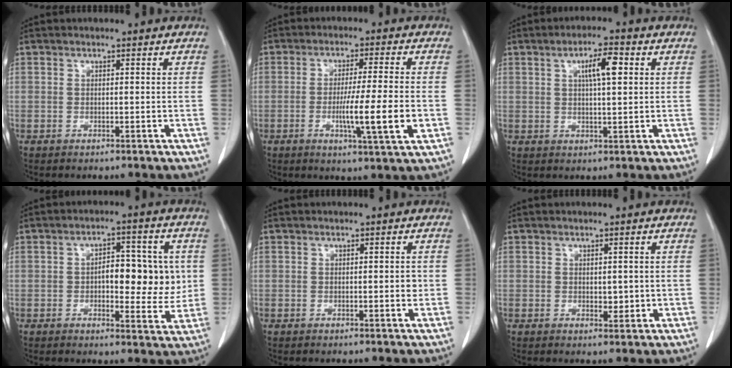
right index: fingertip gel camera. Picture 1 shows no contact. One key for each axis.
{"total": 9.6, "fx": -2.2, "fy": -0.5, "fz": 9.3, "tx": -0.154, "ty": -0.018, "tz": -0.039}
{"total": 5.3, "fx": 1.7, "fy": 1.0, "fz": 5.0, "tx": -0.086, "ty": 0.006, "tz": 0.029}
{"total": 9.2, "fx": 0.4, "fy": 4.2, "fz": 8.2, "tx": -0.105, "ty": 0.016, "tz": 0.011}
{"total": 1.0, "fx": -0.1, "fy": 0.3, "fz": 0.9, "tx": -0.012, "ty": 0.000, "tz": 0.000}
{"total": 2.1, "fx": 0.1, "fy": 1.3, "fz": 1.6, "tx": -0.019, "ty": -0.004, "tz": 0.005}